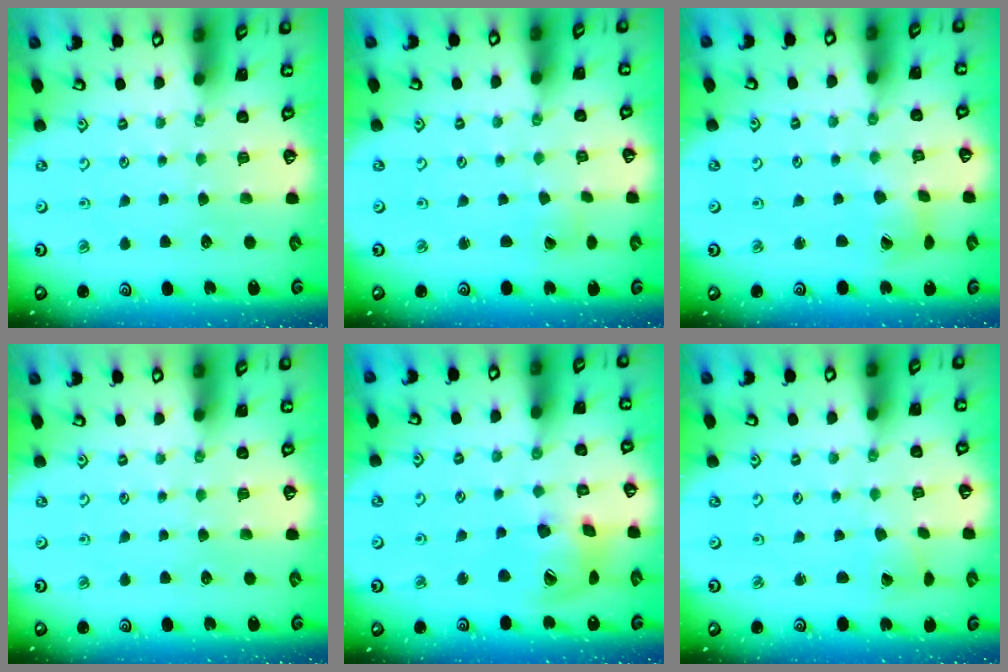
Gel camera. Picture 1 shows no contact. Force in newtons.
{"total": 0.8, "press": 0.8, "slide": 0.1}
{"total": 4.2, "press": 4.2, "slide": 0.5}
{"total": 0.0}
{"total": 16.1, "press": 16.0, "slide": 2.5}
{"total": 2.2, "press": 2.2, "slide": 0.2}